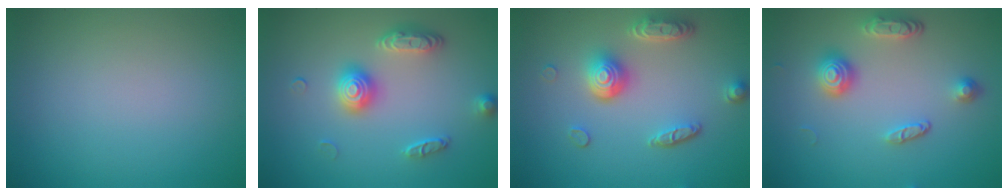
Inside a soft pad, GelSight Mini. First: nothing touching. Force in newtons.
{"total": 3.2, "press": 2.9, "slide": 1.2}
{"total": 4.8, "press": 3.7, "slide": 3.1}
{"total": 3.5, "press": 2.9, "slide": 1.9}